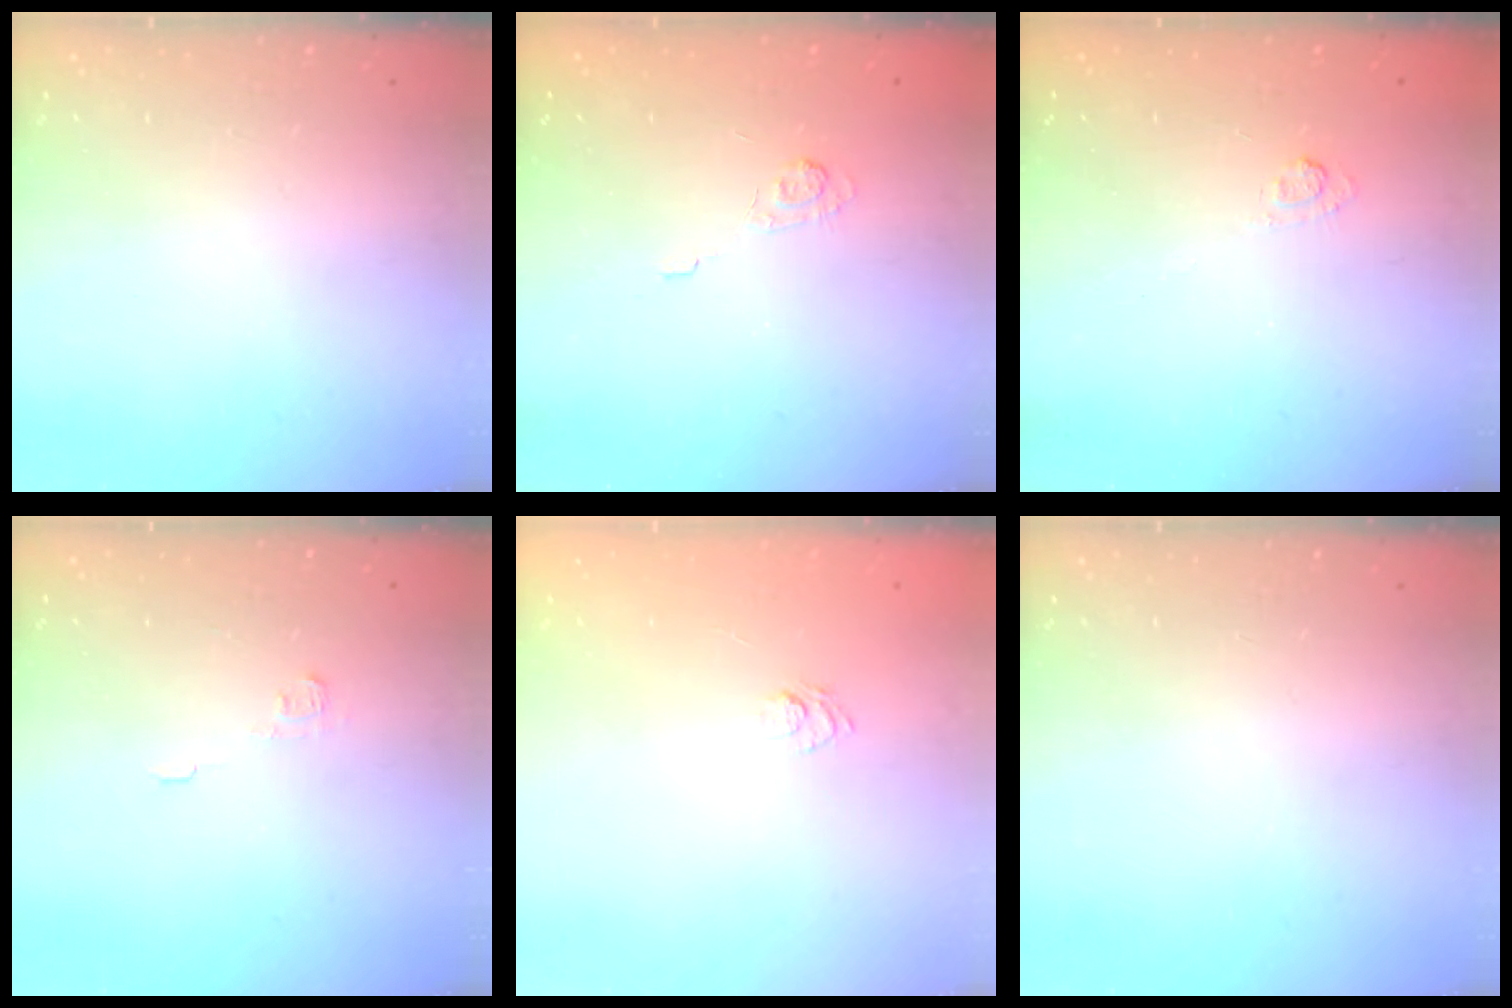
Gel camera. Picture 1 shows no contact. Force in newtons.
{"total": 2.0, "press": 1.3, "slide": 1.5}
{"total": 1.7, "press": 1.1, "slide": 1.3}
{"total": 2.8, "press": 2.8, "slide": 0.4}
{"total": 4.7, "press": 4.5, "slide": 1.4}
{"total": 0.0}